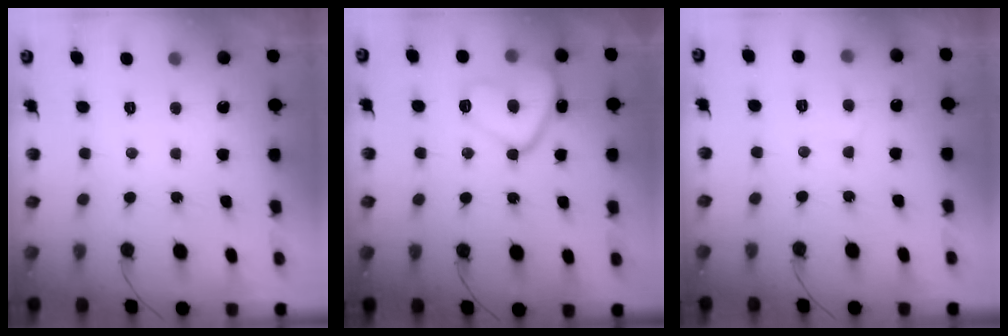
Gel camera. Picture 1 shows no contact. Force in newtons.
{"total": 12.5, "press": 12.4, "slide": 1.4}
{"total": 3.2, "press": 3.2, "slide": 0.5}